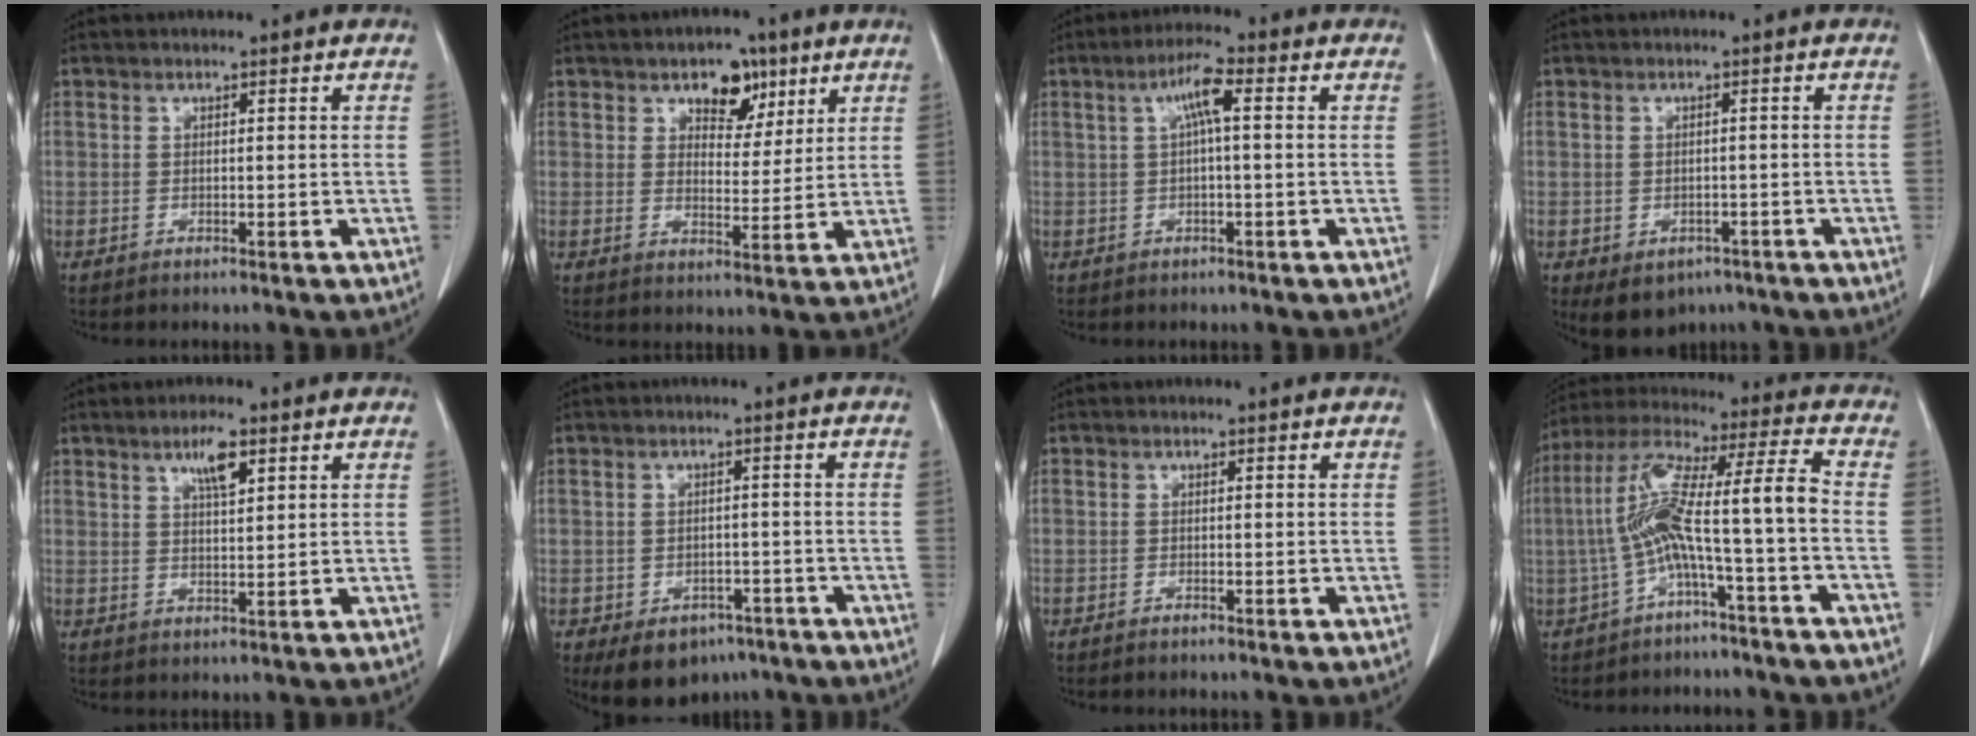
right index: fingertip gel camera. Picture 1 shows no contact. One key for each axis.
{"total": 6.8, "fx": 3.9, "fy": 4.1, "fz": 3.6, "tx": -0.045, "ty": 0.009, "tz": 0.061}
{"total": 4.6, "fx": 1.0, "fy": 0.5, "fz": 4.4, "tx": -0.084, "ty": 0.013, "tz": 0.018}
{"total": 5.6, "fx": -3.0, "fy": 4.2, "fz": 2.0, "tx": -0.023, "ty": 0.003, "tz": -0.032}
{"total": 4.3, "fx": 2.4, "fy": 0.8, "fz": 3.4, "tx": -0.065, "ty": 0.001, "tz": 0.042}
{"total": 7.6, "fx": -4.6, "fy": 5.2, "fz": 2.9, "tx": -0.040, "ty": 0.008, "tz": -0.057}
{"total": 0.6, "fx": -0.5, "fy": 0.1, "fz": 0.2, "tx": -0.008, "ty": -0.001, "tz": -0.007}
{"total": 12.0, "fx": -2.9, "fy": 0.0, "fz": 11.6, "tx": -0.227, "ty": 0.041, "tz": -0.055}